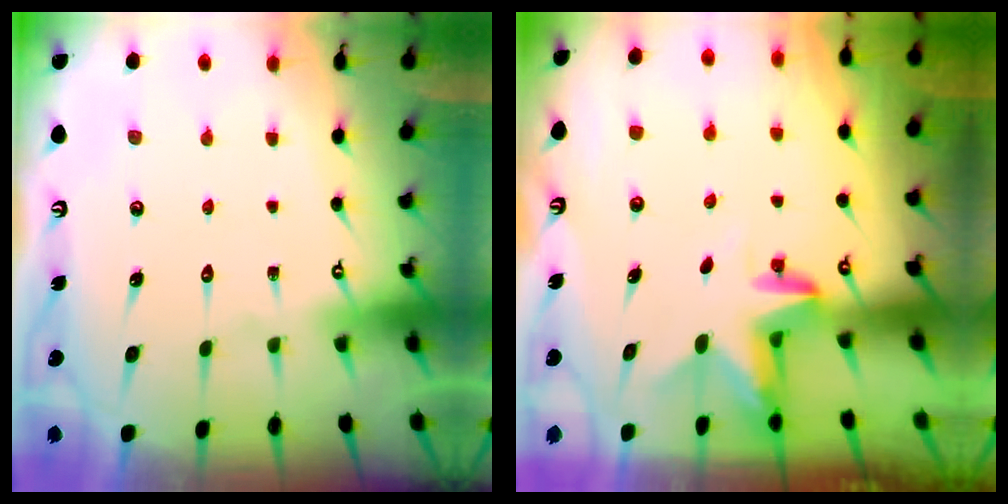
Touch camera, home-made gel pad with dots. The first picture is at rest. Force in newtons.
{"total": 3.2, "press": 3.2, "slide": 0.1}